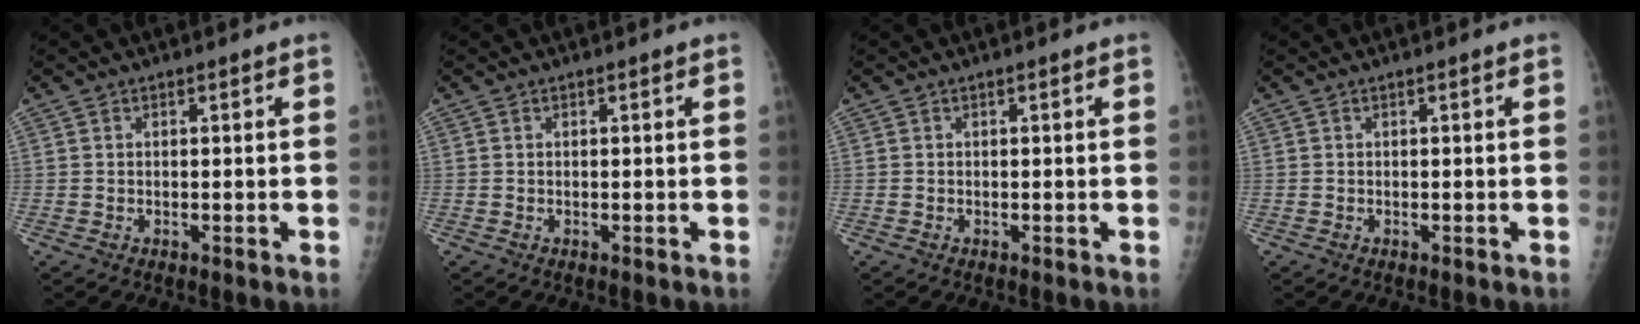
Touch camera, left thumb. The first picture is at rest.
{"total": 0.0}
{"total": 0.0}
{"total": 0.0}